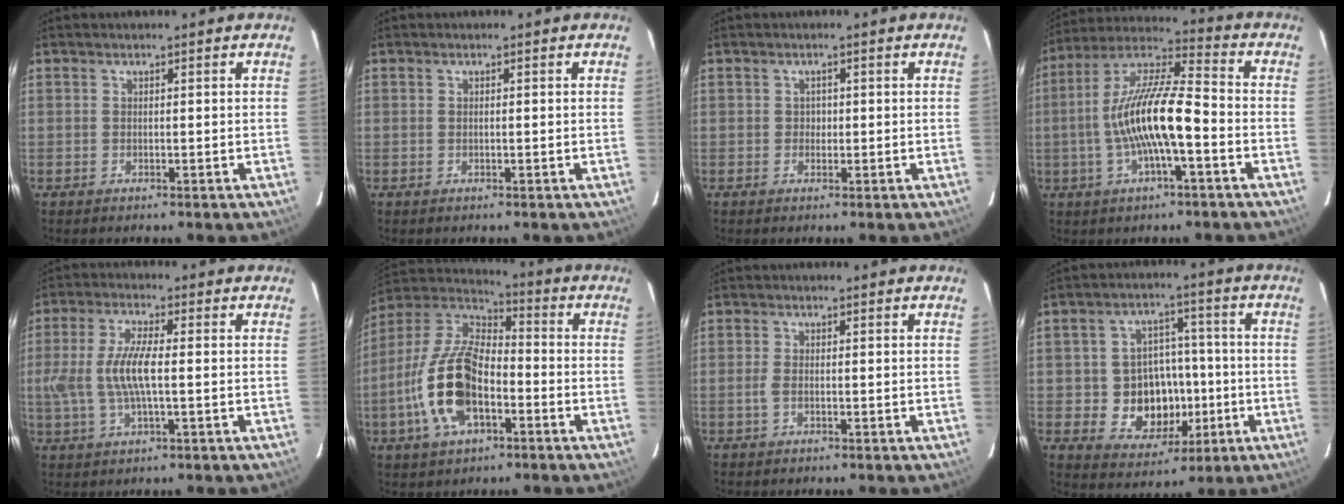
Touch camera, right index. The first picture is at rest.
{"total": 0.0}
{"total": 1.1, "force": [-0.2, 1.1, 0.1], "torque": [0.002, 0.002, -0.001]}
{"total": 14.9, "force": [-3.3, 3.0, 14.2], "torque": [-0.275, 0.007, -0.064]}
{"total": 9.4, "force": [-0.4, 2.7, 9.0], "torque": [-0.184, 0.001, -0.007]}
{"total": 17.2, "force": [-5.5, 8.6, 13.8], "torque": [-0.297, -0.005, -0.105]}
{"total": 1.7, "force": [-0.6, 0.7, 1.4], "torque": [-0.033, -0.003, -0.011]}
{"total": 11.5, "force": [-2.3, 9.7, 5.8], "torque": [-0.128, 0.010, -0.020]}